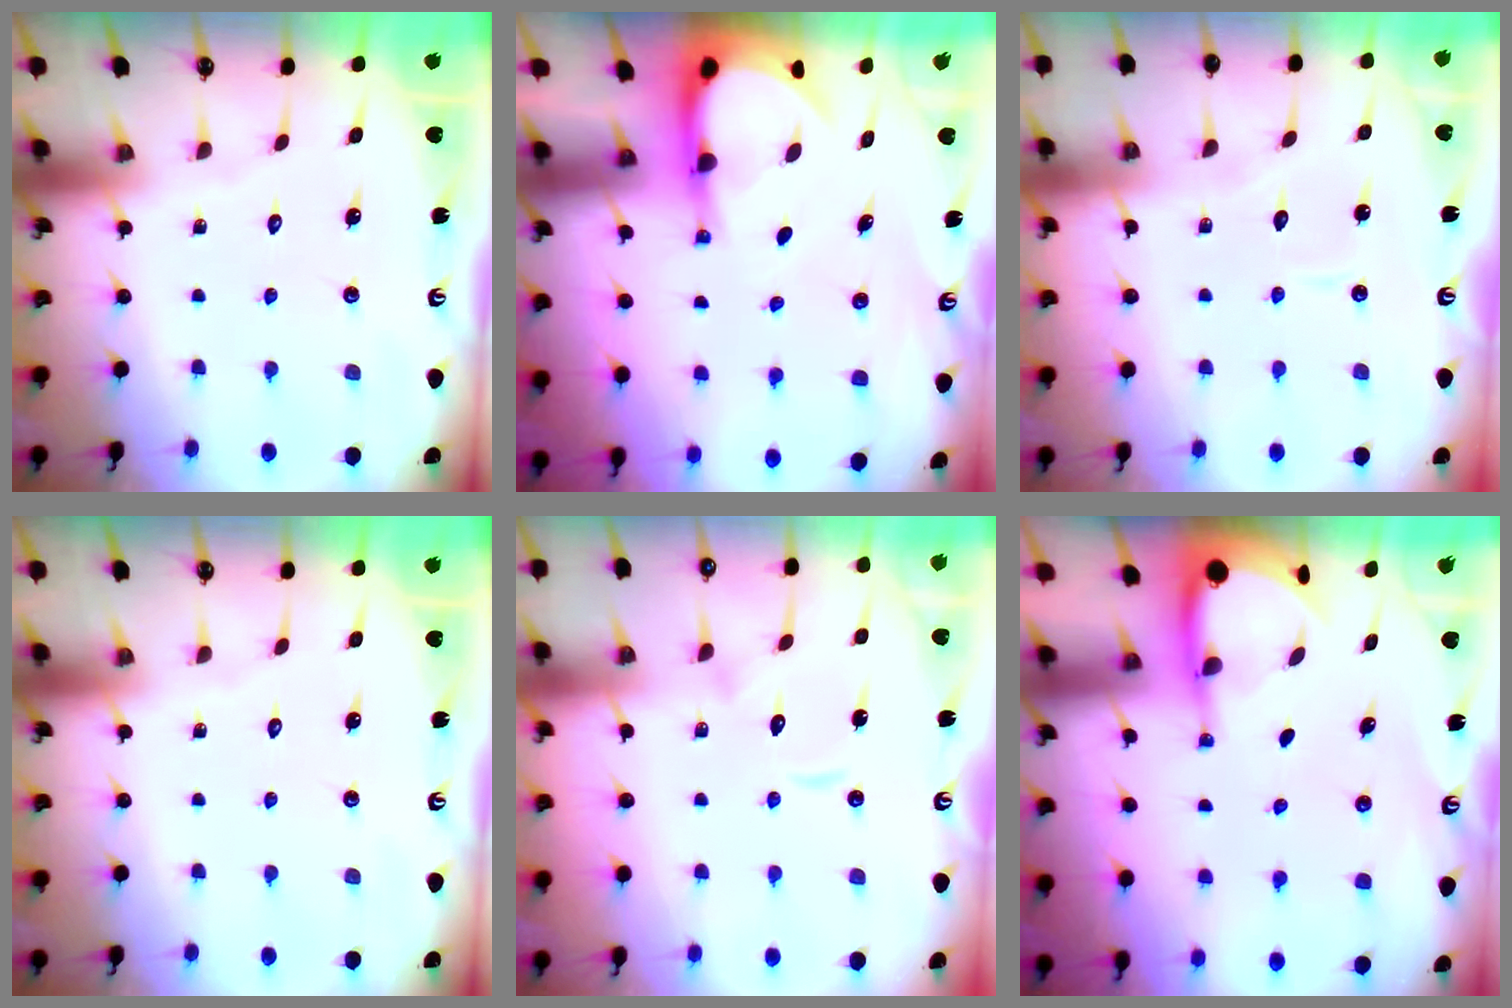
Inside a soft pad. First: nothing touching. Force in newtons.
{"total": 5.8, "press": 5.8, "slide": 0.8}
{"total": 3.4, "press": 3.3, "slide": 0.3}
{"total": 0.0}
{"total": 7.7, "press": 7.7, "slide": 0.8}
{"total": 4.2, "press": 4.2, "slide": 0.3}